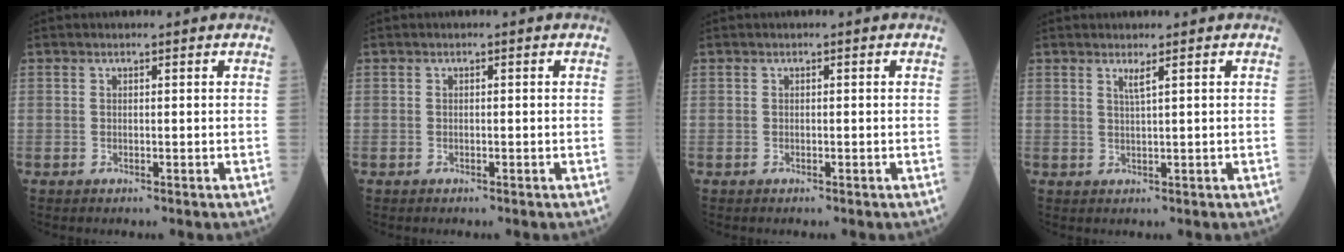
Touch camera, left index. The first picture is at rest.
{"total": 0.0}
{"total": 0.0}
{"total": 1.3, "force": [0.7, -0.5, 1.0], "torque": [-0.022, -0.012, 0.014]}